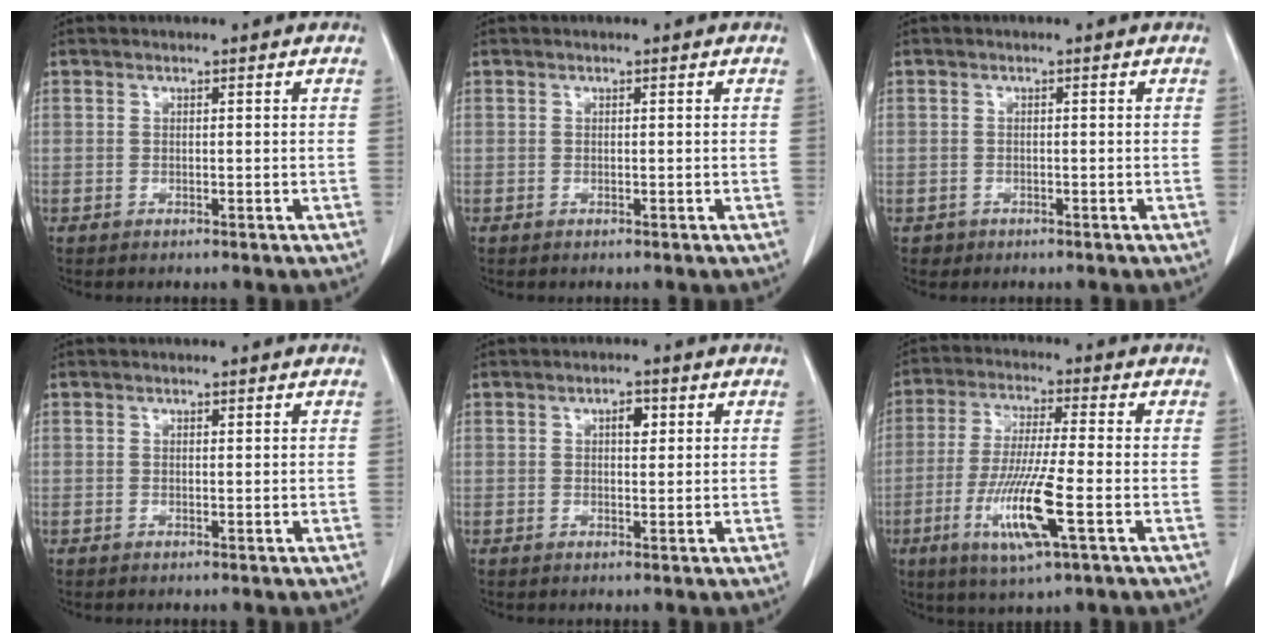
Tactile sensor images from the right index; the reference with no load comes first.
{"total": 0.0}
{"total": 1.2, "force": [-0.7, 1.1, -0.1], "torque": [-0.004, 0.004, -0.011]}
{"total": 0.0}
{"total": 2.2, "force": [0.7, 1.0, 1.8], "torque": [-0.028, 0.001, 0.010]}
{"total": 11.7, "force": [-3.9, 0.4, 11.0], "torque": [-0.220, -0.021, -0.073]}